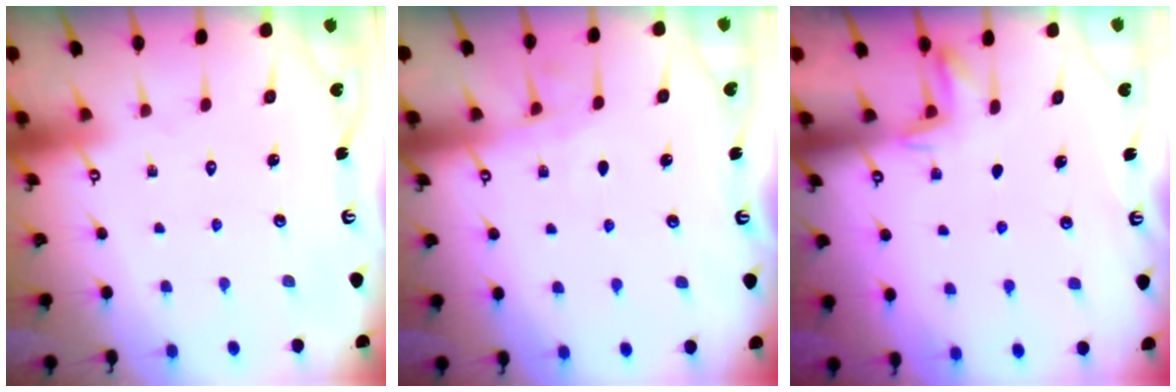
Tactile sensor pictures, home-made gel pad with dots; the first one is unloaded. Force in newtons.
{"total": 4.3, "press": 4.2, "slide": 0.6}
{"total": 2.6, "press": 2.5, "slide": 0.7}